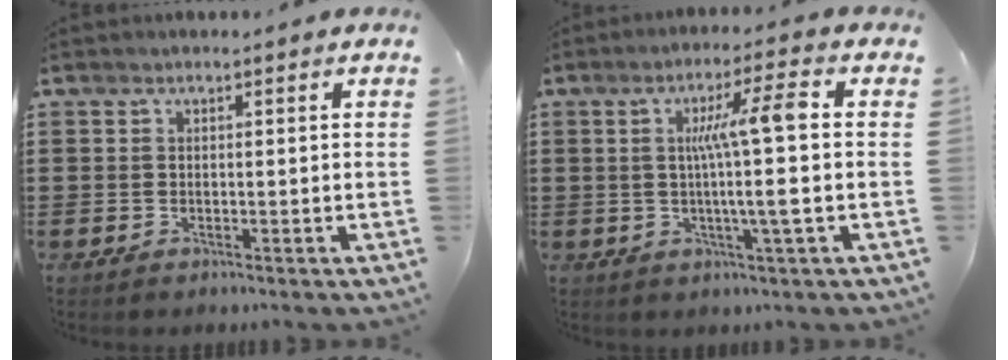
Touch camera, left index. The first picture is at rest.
{"total": 8.7, "force": [0.4, 0.0, 8.7], "torque": [-0.153, 0.000, -0.004]}